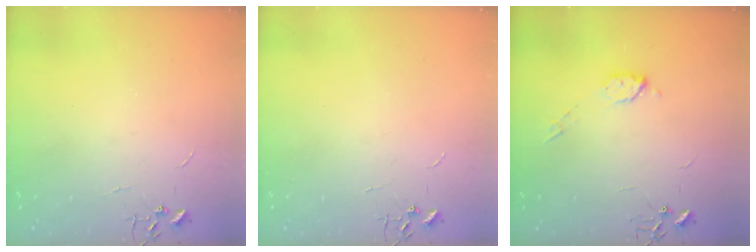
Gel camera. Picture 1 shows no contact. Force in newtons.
{"total": 0.0}
{"total": 6.4, "press": 6.4, "slide": 0.3}